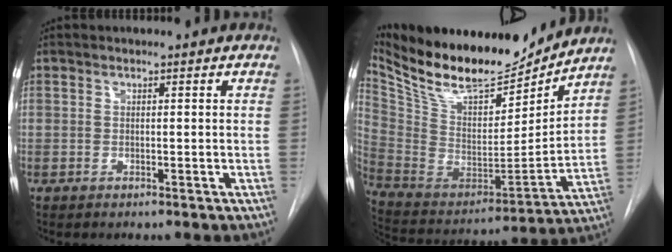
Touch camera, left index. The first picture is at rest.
{"total": 22.1, "force": [19.3, 5.6, 9.2], "torque": [-0.180, -0.015, 0.329]}